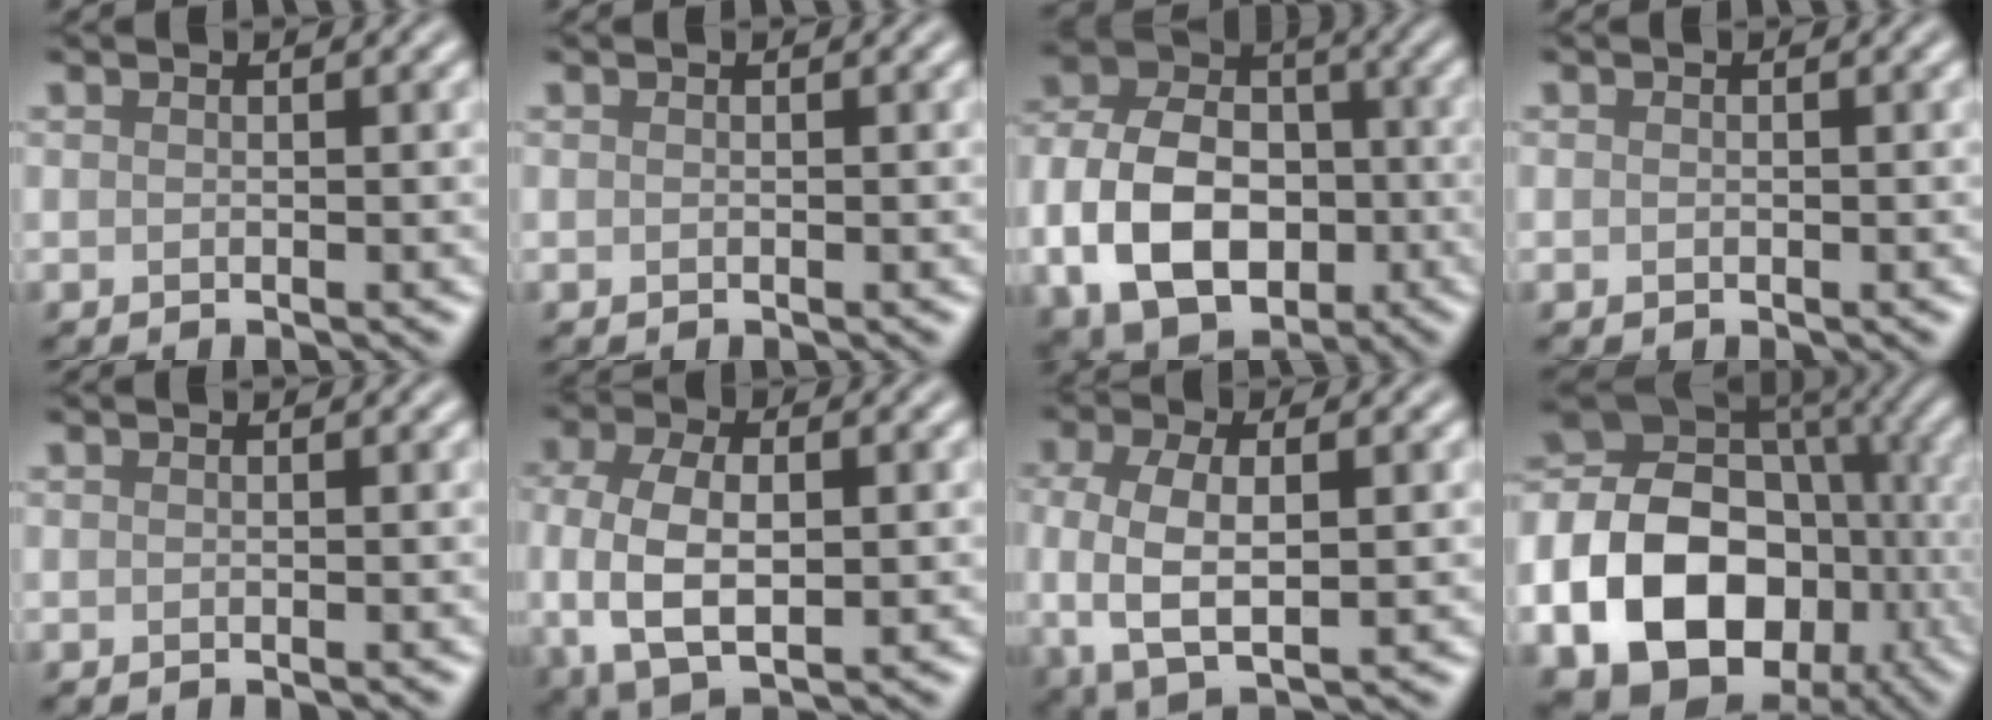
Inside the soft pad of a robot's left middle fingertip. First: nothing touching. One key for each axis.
{"total": 0.0}
{"total": 11.6, "fx": -3.2, "fy": 8.2, "fz": 7.6, "tx": -0.150, "ty": -0.003, "tz": -0.065}
{"total": 0.5, "fx": 0.0, "fy": 0.5, "fz": 0.2, "tx": -0.001, "ty": -0.003, "tz": -0.001}
{"total": 0.0}
{"total": 8.3, "fx": -1.0, "fy": 4.7, "fz": 6.7, "tx": -0.142, "ty": -0.014, "tz": -0.013}
{"total": 6.8, "fx": -0.6, "fy": 3.4, "fz": 5.8, "tx": -0.122, "ty": -0.008, "tz": -0.010}
{"total": 20.9, "fx": -5.7, "fy": 16.5, "fz": 11.6, "tx": -0.235, "ty": -0.017, "tz": -0.099}